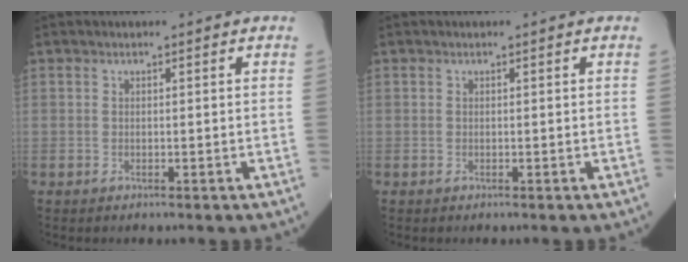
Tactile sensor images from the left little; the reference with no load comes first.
{"total": 0.0}